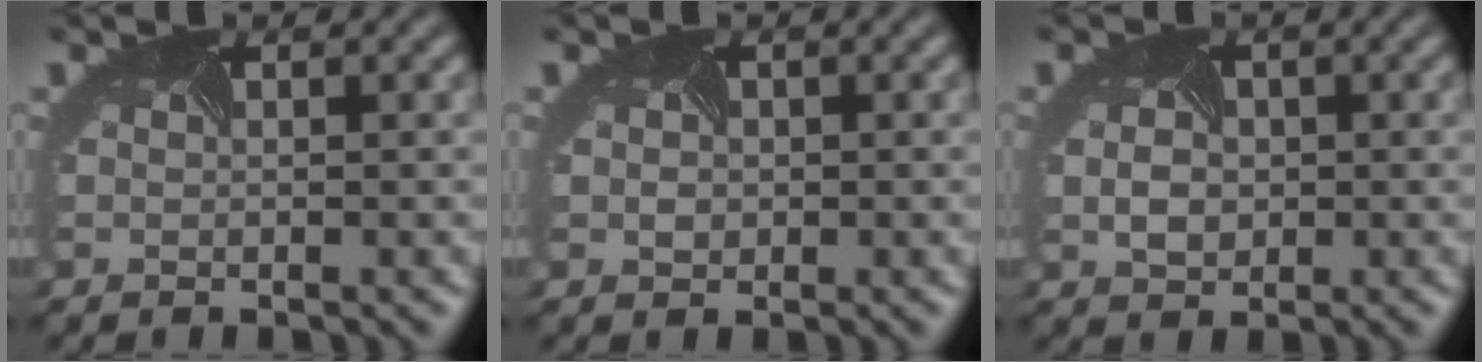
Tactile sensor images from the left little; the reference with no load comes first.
{"total": 1.1, "force": [-0.1, 1.0, 0.3], "torque": [-0.007, -0.004, 0.000]}
{"total": 2.6, "force": [-0.1, 2.1, 1.5], "torque": [-0.031, 0.000, 0.001]}